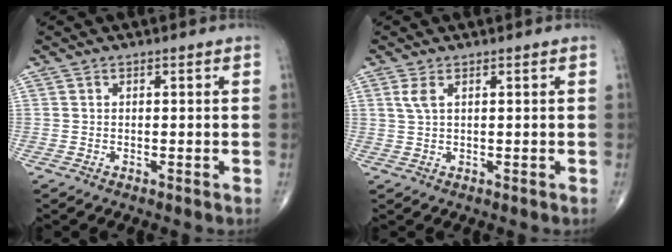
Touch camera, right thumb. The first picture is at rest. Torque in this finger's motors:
{"motor_torque": [-0.56, 0.00, 0.09, 0.00, 0.09]}